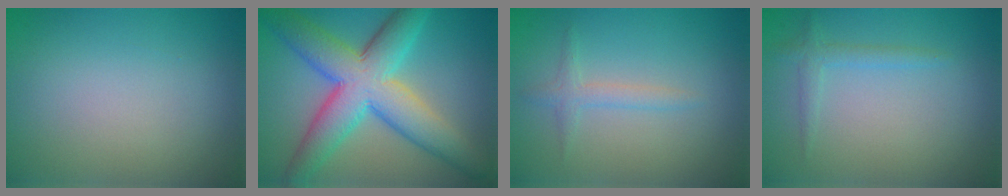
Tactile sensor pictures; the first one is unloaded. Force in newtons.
{"total": 9.8, "press": 9.8, "slide": 0.2}
{"total": 1.5, "press": 1.5, "slide": 0.1}
{"total": 1.4, "press": 1.4, "slide": 0.1}